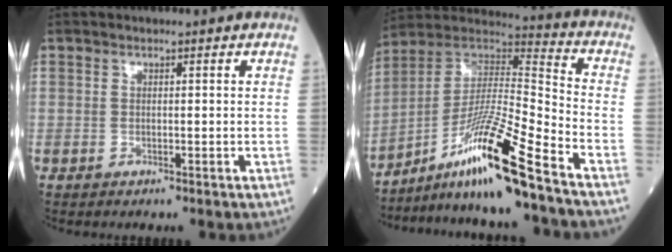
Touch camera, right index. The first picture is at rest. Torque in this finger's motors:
{"motor_torque": [1.12, -1.02, 0.34, 0.21]}